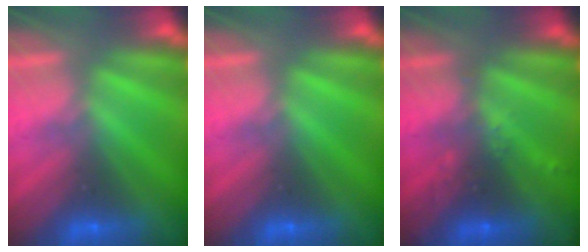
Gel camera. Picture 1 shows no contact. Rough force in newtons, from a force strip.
{"total": 0.0}
{"total": 3.0}